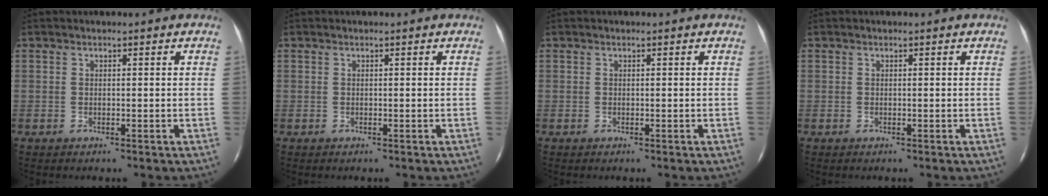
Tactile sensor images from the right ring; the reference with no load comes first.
{"total": 0.0}
{"total": 0.0}
{"total": 0.0}